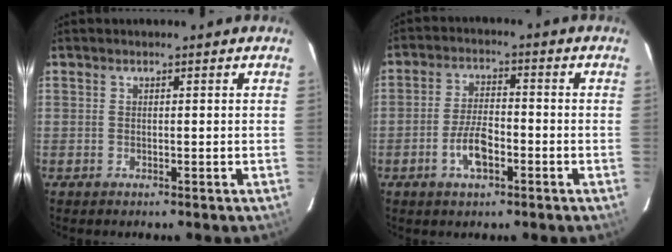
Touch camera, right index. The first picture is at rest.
{"total": 4.9, "force": [-2.3, 2.3, 3.6], "torque": [-0.075, 0.003, -0.039]}